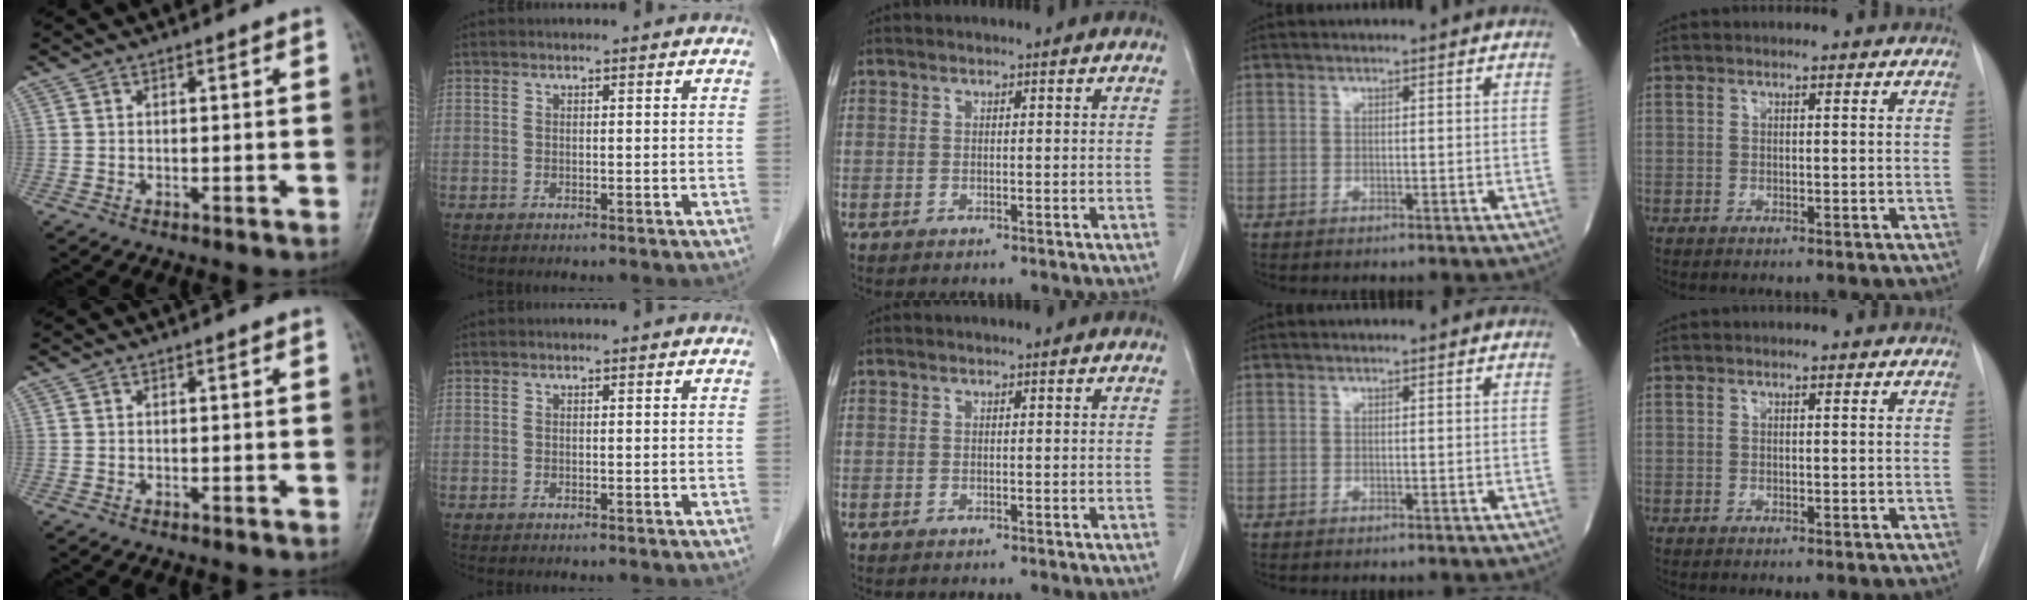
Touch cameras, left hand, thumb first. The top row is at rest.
{}